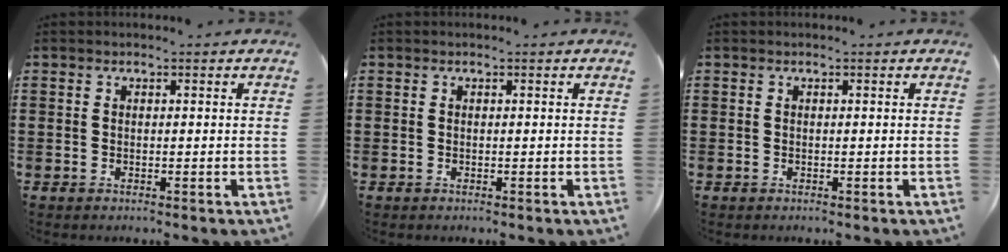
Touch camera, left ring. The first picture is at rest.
{"total": 0.0}
{"total": 0.0}